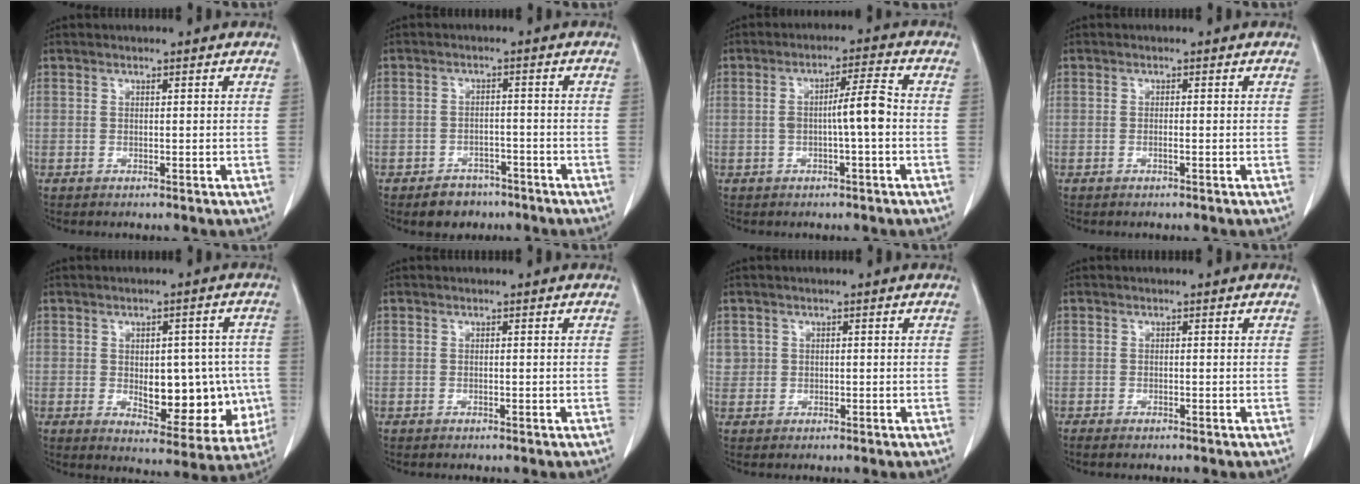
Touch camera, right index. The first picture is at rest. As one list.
[{"total": 4.4, "force": [-3.2, 2.9, 1.0], "torque": [-0.015, 0.007, -0.043]}, {"total": 5.3, "force": [-0.8, 0.1, 5.2], "torque": [-0.086, 0.015, -0.011]}, {"total": 0.5, "force": [-0.3, -0.1, 0.4], "torque": [-0.009, 0.001, -0.005]}, {"total": 12.1, "force": [-1.4, 6.2, 10.2], "torque": [-0.120, 0.010, 0.002]}, {"total": 0.0}, {"total": 1.4, "force": [0.2, 1.4, 0.0], "torque": [0.013, 0.006, 0.001]}, {"total": 0.9, "force": [-0.7, 0.2, 0.5], "torque": [-0.009, -0.002, -0.011]}]